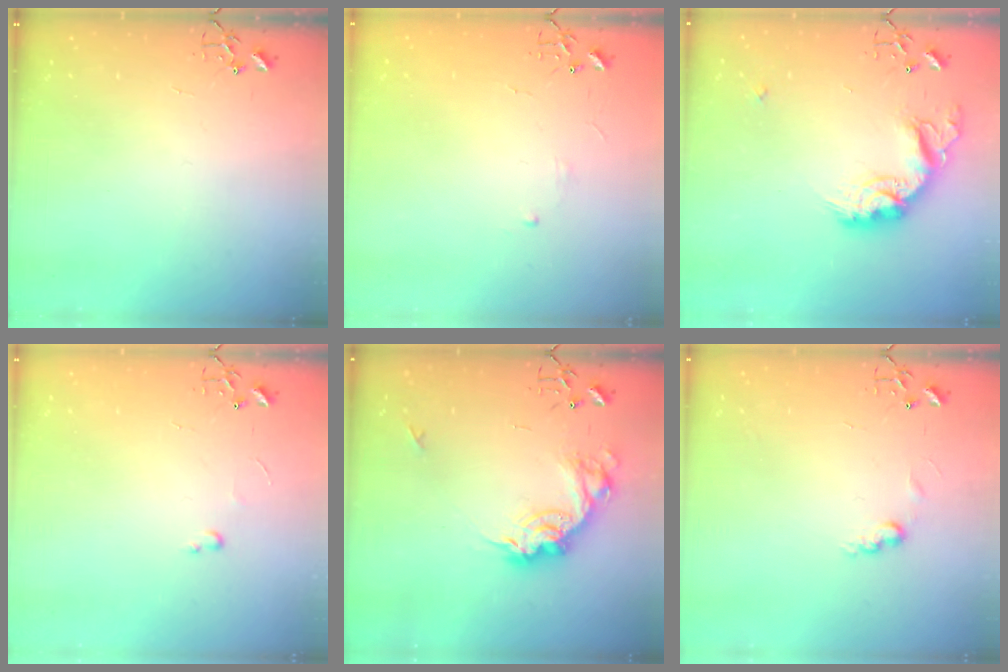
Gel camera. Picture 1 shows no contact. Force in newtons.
{"total": 2.9, "press": 2.8, "slide": 0.5}
{"total": 17.9, "press": 17.8, "slide": 1.1}
{"total": 2.6, "press": 2.6, "slide": 0.4}
{"total": 17.6, "press": 17.6, "slide": 1.0}
{"total": 6.6, "press": 6.5, "slide": 0.9}